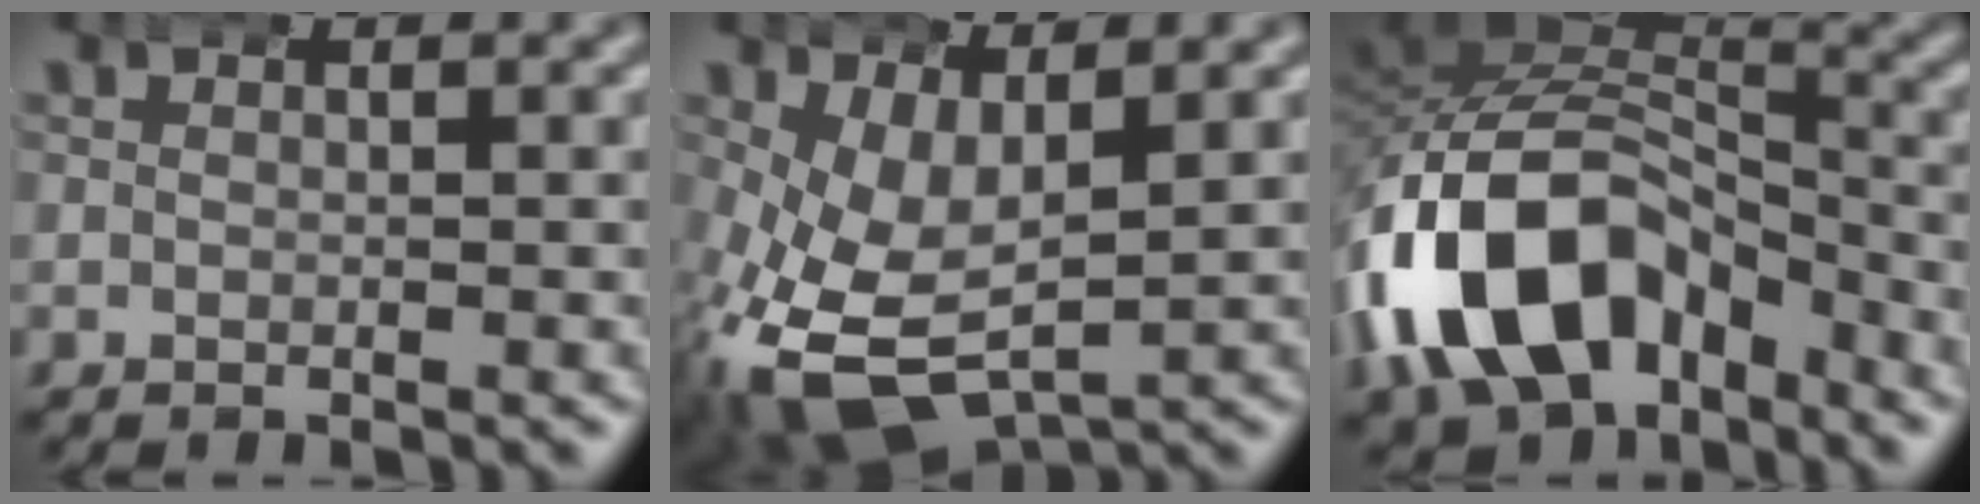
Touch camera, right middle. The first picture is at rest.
{"total": 9.4, "force": [-3.3, 6.3, 6.2], "torque": [-0.154, -0.059, -0.029]}
{"total": 14.1, "force": [-2.6, 10.1, 9.4], "torque": [-0.214, -0.047, -0.026]}